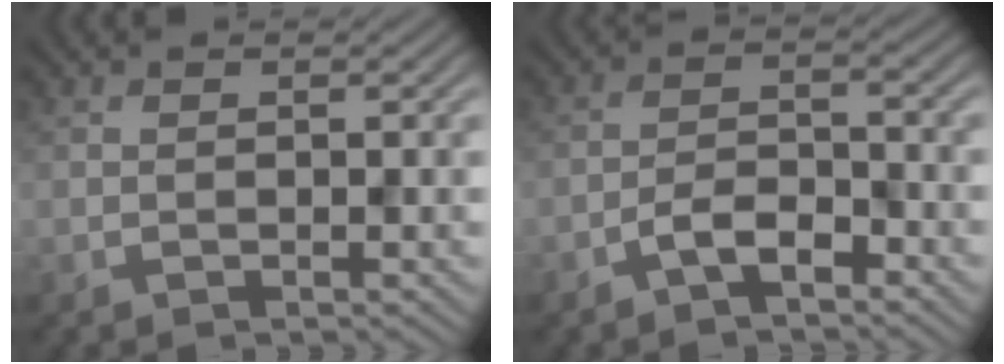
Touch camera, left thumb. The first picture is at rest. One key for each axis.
{"total": 3.6, "fx": -2.5, "fy": 1.4, "fz": 2.2, "tx": -0.041, "ty": 0.008, "tz": -0.054}